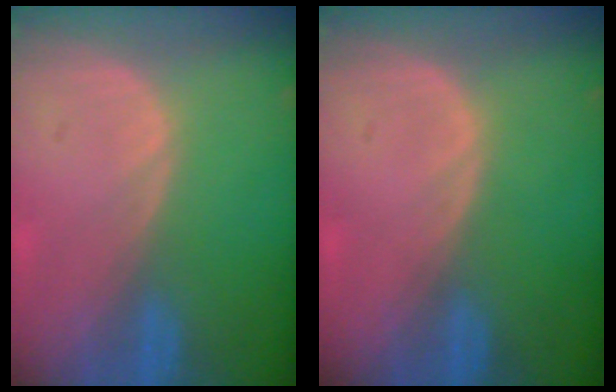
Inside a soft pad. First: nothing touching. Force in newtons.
{"total": 0.0}